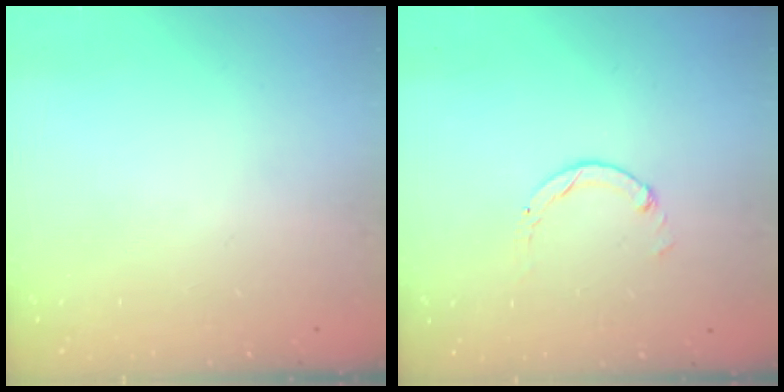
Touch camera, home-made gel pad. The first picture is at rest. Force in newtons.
{"total": 0.7, "press": 0.7, "slide": 0.2}